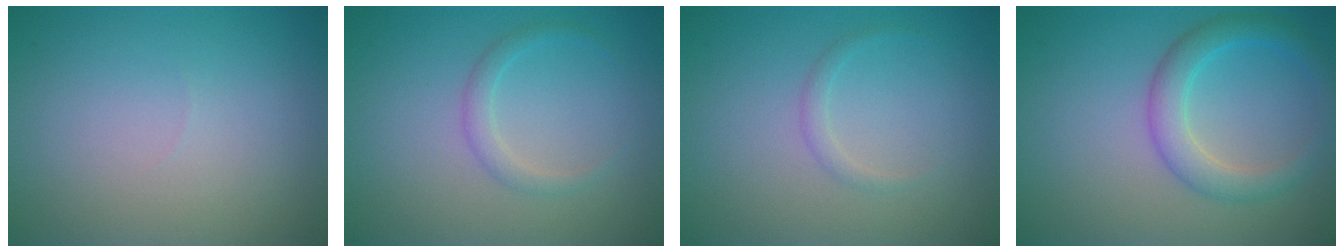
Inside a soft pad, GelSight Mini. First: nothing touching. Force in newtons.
{"total": 1.5, "press": 1.5, "slide": 0.1}
{"total": 0.9, "press": 0.9, "slide": 0.1}
{"total": 3.5, "press": 3.5, "slide": 0.2}